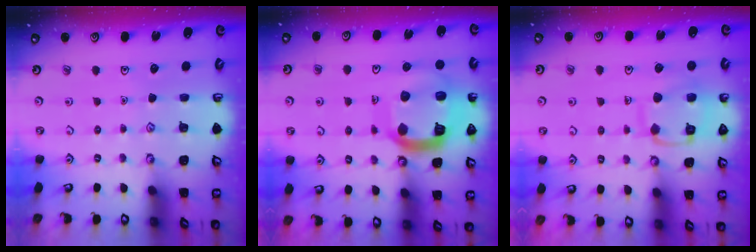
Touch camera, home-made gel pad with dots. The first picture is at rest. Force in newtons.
{"total": 18.4, "press": 18.3, "slide": 1.9}
{"total": 12.4, "press": 12.4, "slide": 1.0}